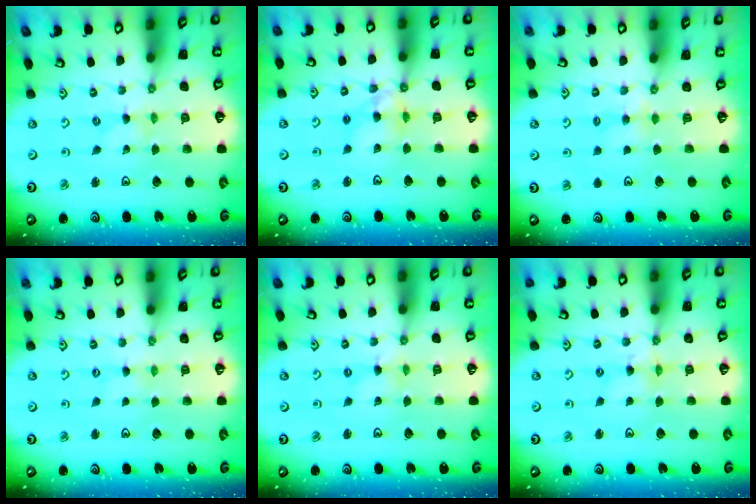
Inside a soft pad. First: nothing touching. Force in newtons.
{"total": 8.8, "press": 8.8, "slide": 0.7}
{"total": 3.0, "press": 2.9, "slide": 0.5}
{"total": 0.0}
{"total": 0.0}
{"total": 2.3, "press": 2.3, "slide": 0.3}